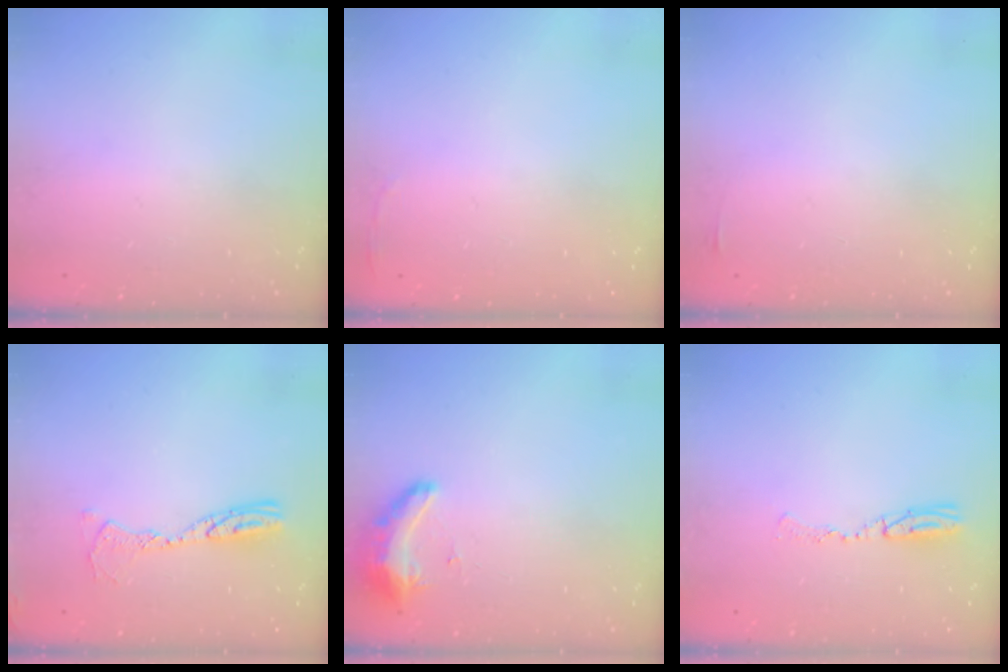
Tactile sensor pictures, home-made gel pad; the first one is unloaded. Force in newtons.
{"total": 2.8, "press": 2.6, "slide": 0.9}
{"total": 5.8, "press": 1.7, "slide": 5.5}
{"total": 10.6, "press": 10.6, "slide": 0.9}
{"total": 9.0, "press": 8.7, "slide": 2.3}
{"total": 5.6, "press": 5.3, "slide": 1.9}